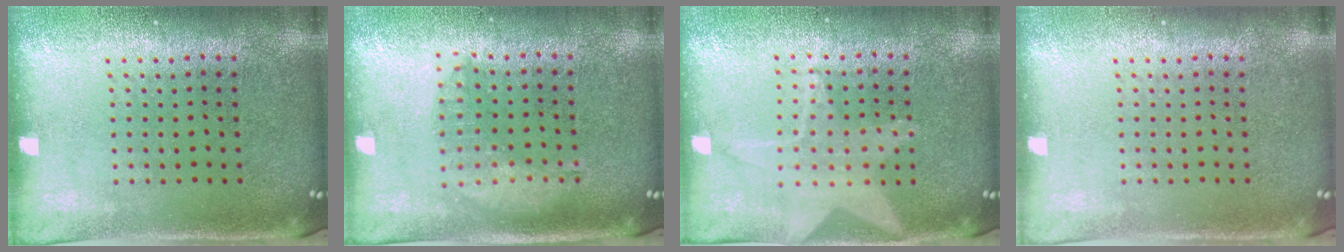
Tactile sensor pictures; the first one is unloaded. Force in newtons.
{"total": 1.4, "press": 1.3, "slide": 0.4}
{"total": 1.5, "press": 1.4, "slide": 0.5}
{"total": 0.0}